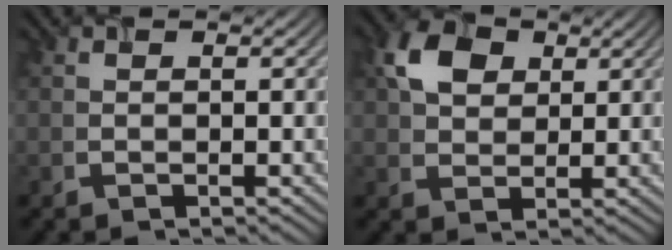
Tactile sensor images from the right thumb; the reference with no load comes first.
{"total": 5.2, "force": [1.9, 3.8, 2.9], "torque": [-0.063, 0.011, 0.038]}